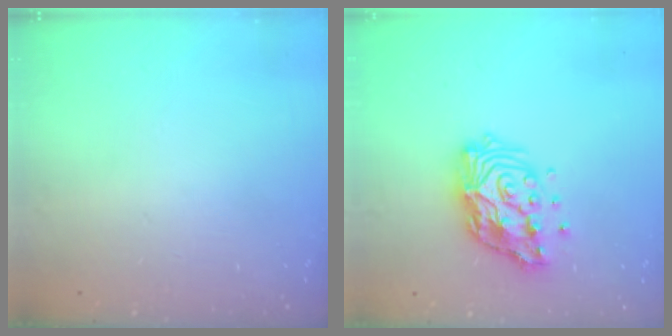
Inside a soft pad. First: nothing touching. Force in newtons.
{"total": 14.9, "press": 14.8, "slide": 1.5}